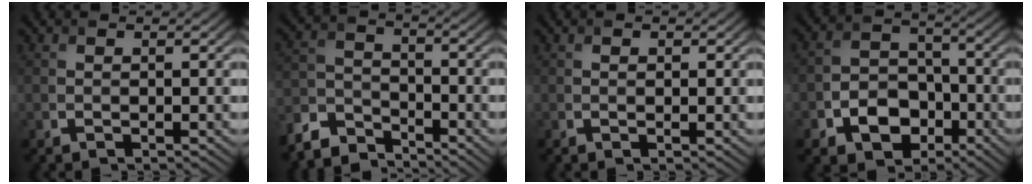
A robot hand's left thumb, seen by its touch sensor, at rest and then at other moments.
{"total": 7.0, "force": [-6.2, 2.6, 2.1], "torque": [-0.050, -0.006, -0.138]}
{"total": 0.8, "force": [0.3, 0.4, 0.6], "torque": [-0.010, -0.001, 0.005]}
{"total": 8.1, "force": [-3.8, 5.8, 4.1], "torque": [-0.084, -0.009, -0.076]}